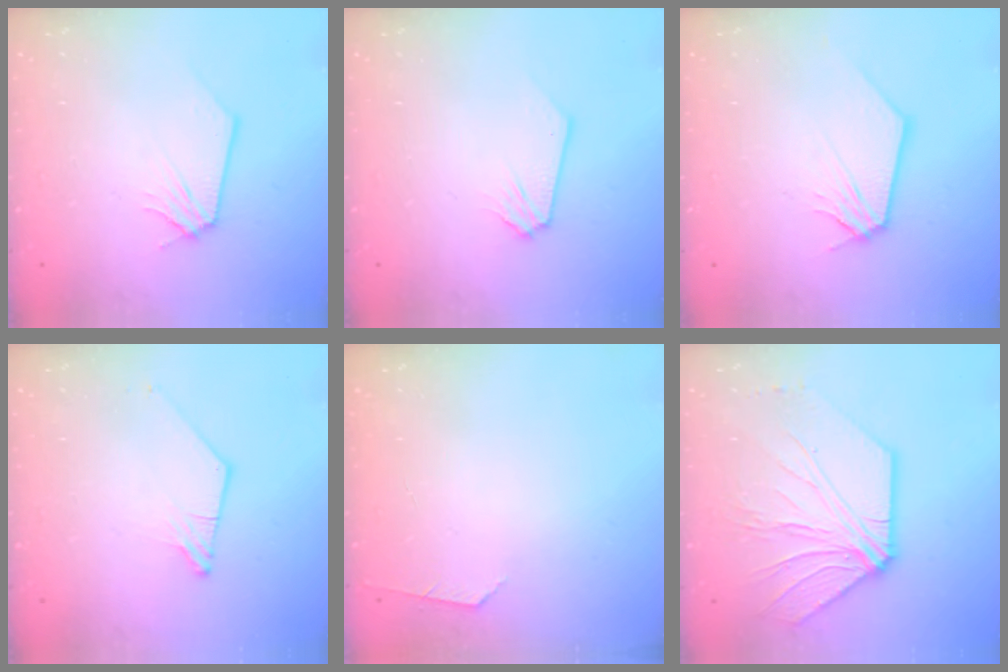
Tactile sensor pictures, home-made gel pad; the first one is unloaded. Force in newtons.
{"total": 0.0}
{"total": 0.0}
{"total": 1.3, "press": 1.2, "slide": 0.3}
{"total": 2.6, "press": 2.6, "slide": 0.4}
{"total": 10.6, "press": 10.6, "slide": 0.9}